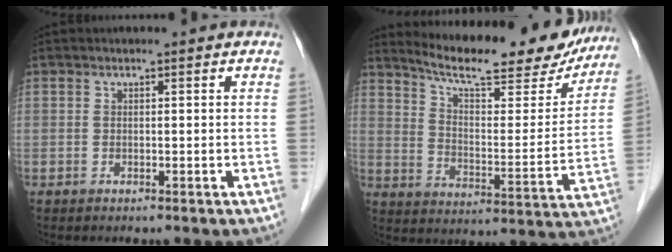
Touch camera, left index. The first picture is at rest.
{"total": 21.5, "force": [18.9, 4.4, 9.1], "torque": [-0.132, -0.018, 0.255]}